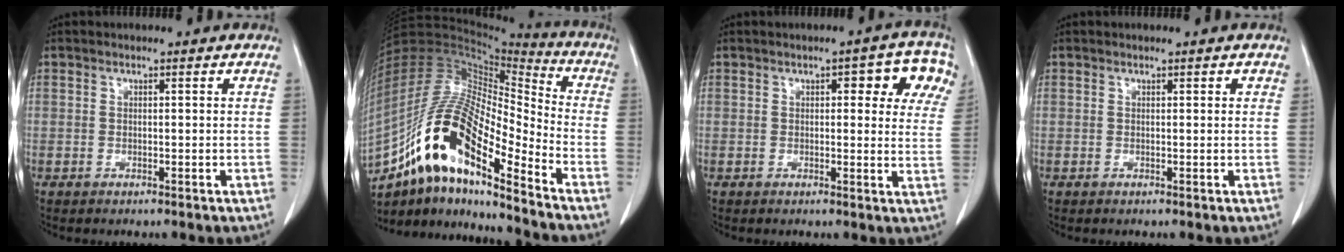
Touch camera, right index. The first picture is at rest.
{"total": 19.3, "force": [-11.9, 4.4, 14.6], "torque": [-0.293, 0.015, -0.211]}
{"total": 8.0, "force": [3.5, 2.9, 6.6], "torque": [-0.061, 0.010, 0.029]}
{"total": 0.7, "force": [0.4, 0.2, 0.5], "torque": [-0.009, 0.002, 0.004]}